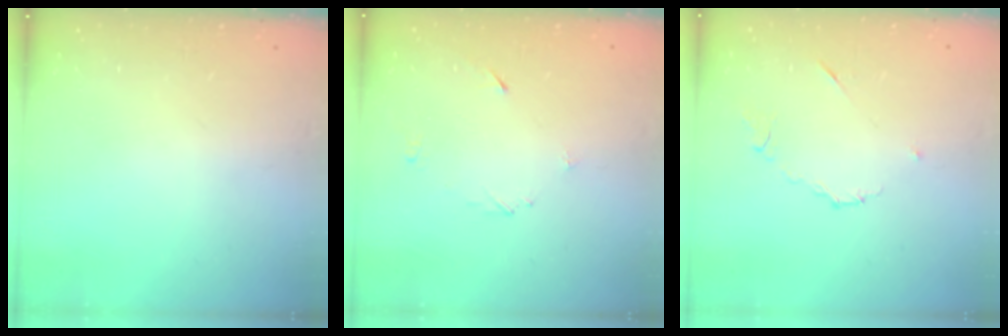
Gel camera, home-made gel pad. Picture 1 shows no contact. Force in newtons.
{"total": 3.3, "press": 3.2, "slide": 0.4}
{"total": 6.1, "press": 6.1, "slide": 0.6}